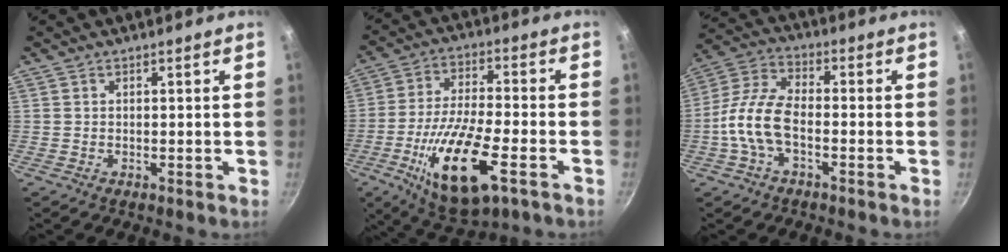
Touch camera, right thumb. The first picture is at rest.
{"total": 18.0, "force": [-7.1, 6.0, 15.4], "torque": [-0.285, 0.015, -0.126]}
{"total": 10.6, "force": [-2.9, 5.4, 8.6], "torque": [-0.172, 0.033, -0.072]}